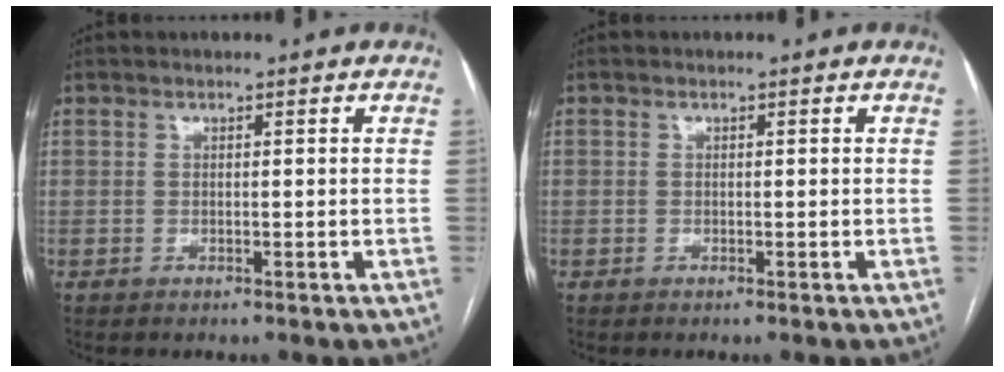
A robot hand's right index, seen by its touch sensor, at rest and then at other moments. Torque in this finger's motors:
{"motor_torque": [-0.50, 0.00, -1.05, -0.21]}